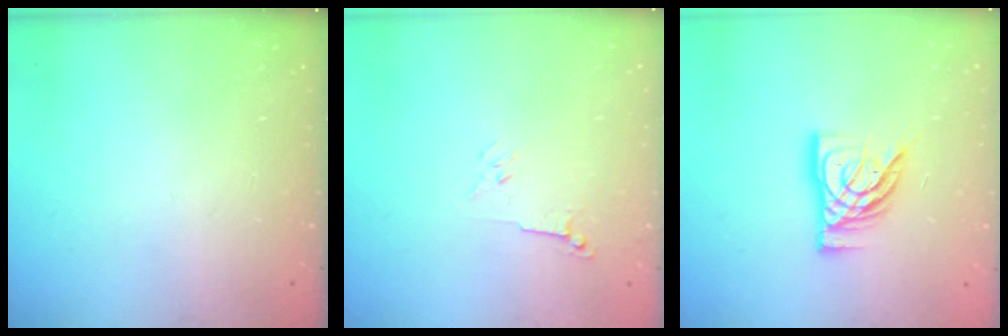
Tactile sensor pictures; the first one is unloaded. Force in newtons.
{"total": 3.0, "press": 2.9, "slide": 0.8}
{"total": 13.3, "press": 13.2, "slide": 1.2}